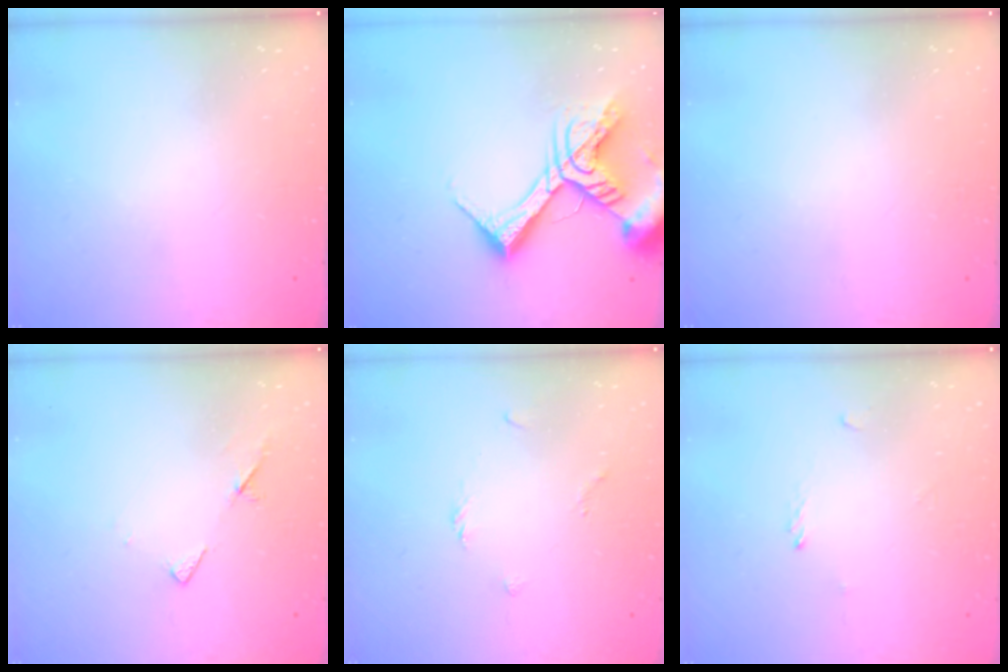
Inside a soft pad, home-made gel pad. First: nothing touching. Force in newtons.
{"total": 16.6, "press": 16.5, "slide": 2.1}
{"total": 0.0}
{"total": 6.5, "press": 6.5, "slide": 0.6}
{"total": 2.0, "press": 1.9, "slide": 0.6}
{"total": 0.0}